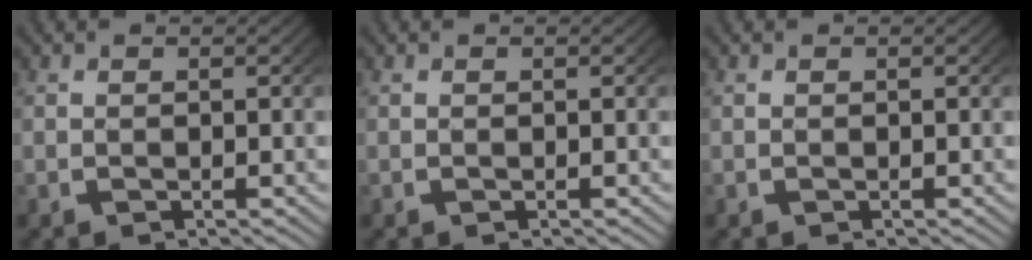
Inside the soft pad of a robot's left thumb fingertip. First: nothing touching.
{"total": 0.0}
{"total": 0.0}